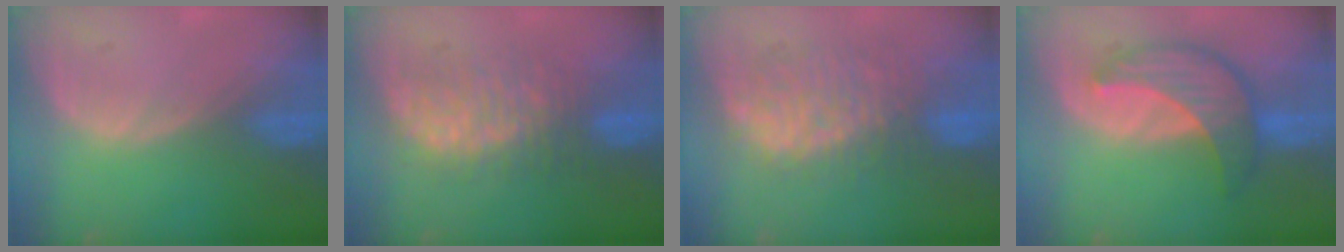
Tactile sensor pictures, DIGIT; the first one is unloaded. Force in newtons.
{"total": 7.8, "press": 7.8, "slide": 0.4}
{"total": 9.1, "press": 8.9, "slide": 1.7}
{"total": 7.8, "press": 7.6, "slide": 1.8}